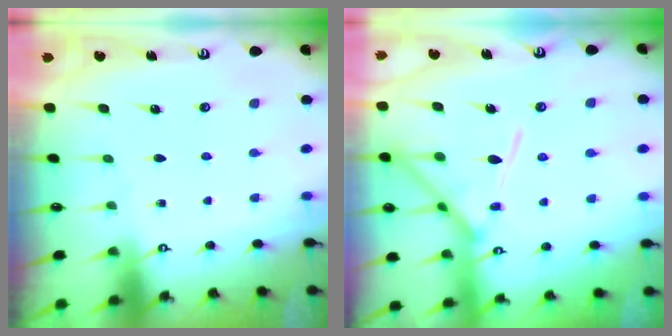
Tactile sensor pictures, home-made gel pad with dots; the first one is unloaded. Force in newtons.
{"total": 15.1, "press": 15.0, "slide": 1.0}